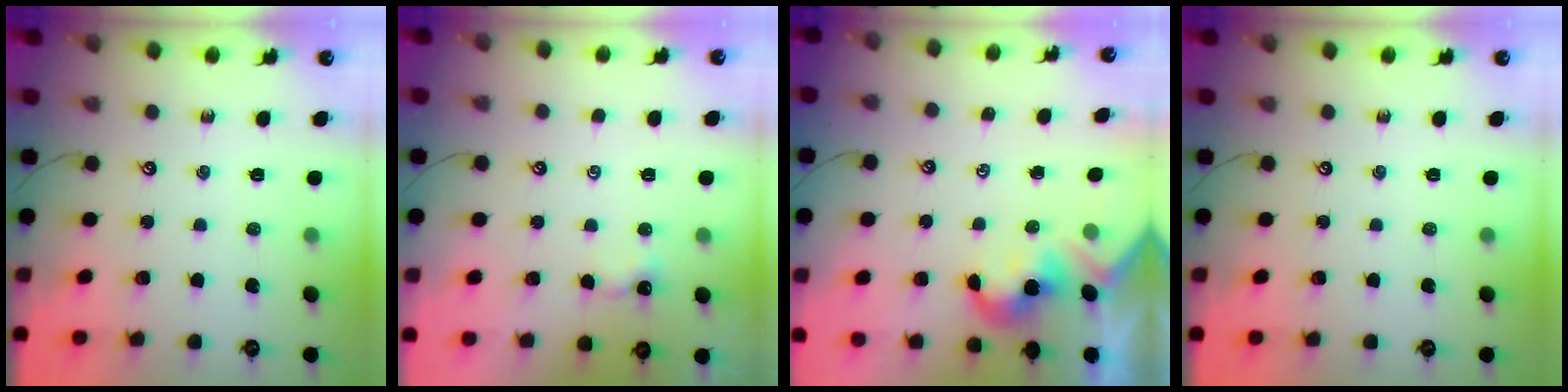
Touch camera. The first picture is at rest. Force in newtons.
{"total": 2.2, "press": 2.2, "slide": 0.2}
{"total": 1.9, "press": 1.9, "slide": 0.5}
{"total": 0.0}